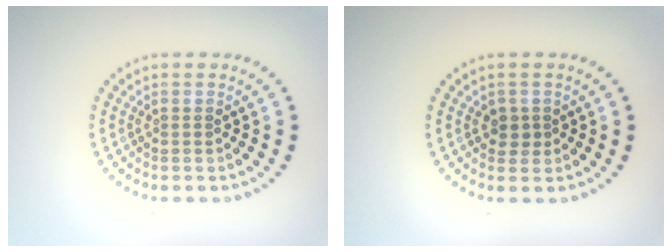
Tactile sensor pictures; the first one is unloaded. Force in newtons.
{"total": 1.4, "press": 1.2, "slide": 0.7}